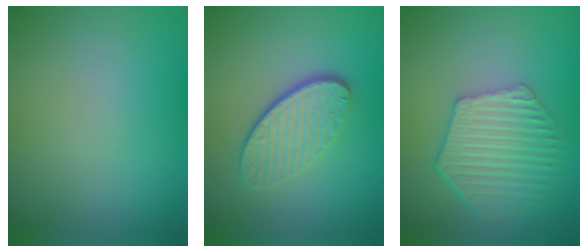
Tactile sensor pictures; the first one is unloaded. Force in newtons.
{"total": 4.2, "press": 3.1, "slide": 2.8}
{"total": 6.0, "press": 4.6, "slide": 3.9}